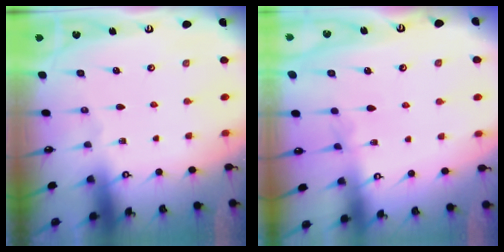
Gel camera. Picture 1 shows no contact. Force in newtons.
{"total": 2.3, "press": 2.3, "slide": 0.4}